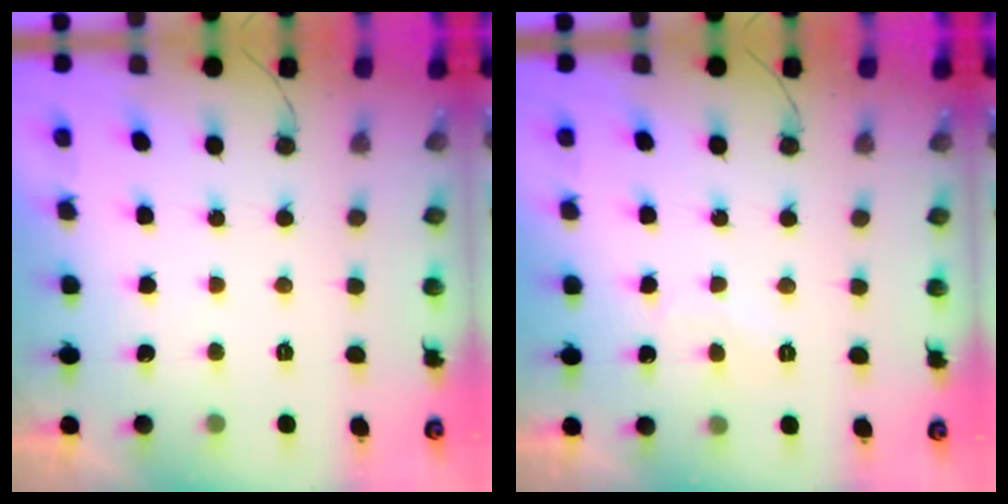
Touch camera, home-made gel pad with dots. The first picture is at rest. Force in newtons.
{"total": 4.6, "press": 4.5, "slide": 0.4}